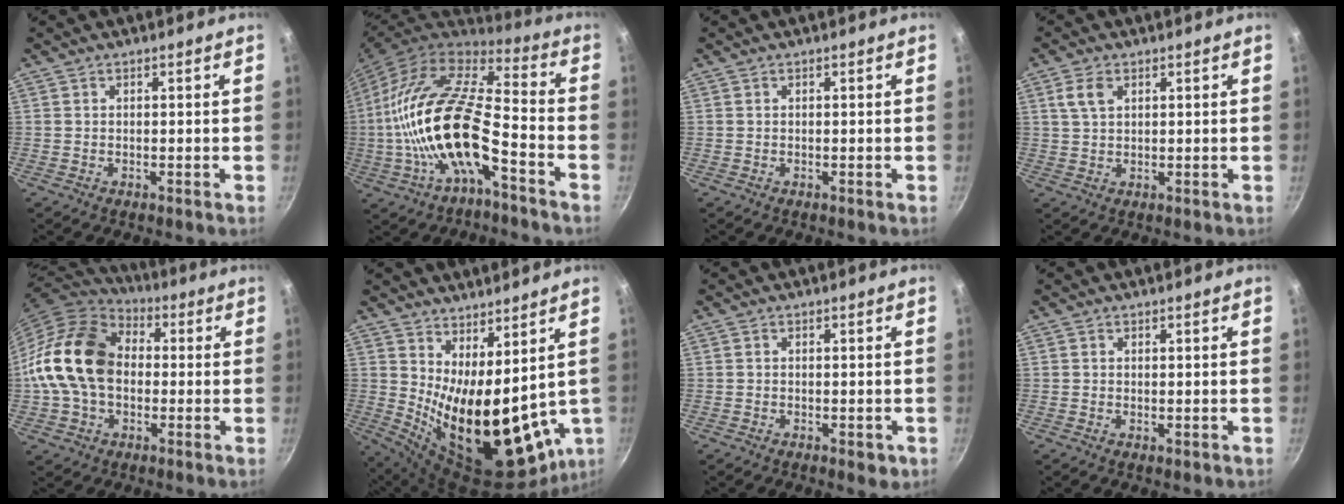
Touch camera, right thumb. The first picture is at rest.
{"total": 22.2, "force": [-6.2, 8.8, 19.4], "torque": [-0.359, 0.042, -0.127]}
{"total": 0.0}
{"total": 3.9, "force": [1.6, 2.3, 2.7], "torque": [-0.049, 0.003, 0.031]}
{"total": 18.6, "force": [0.1, 13.5, 12.8], "torque": [-0.219, 0.034, -0.010]}
{"total": 20.1, "force": [4.2, 8.5, 17.7], "torque": [-0.244, -0.054, 0.099]}
{"total": 2.6, "force": [-1.0, 1.4, 1.9], "torque": [-0.019, 0.003, -0.012]}
{"total": 0.5, "force": [0.0, 0.2, 0.5], "torque": [-0.006, -0.002, 0.000]}